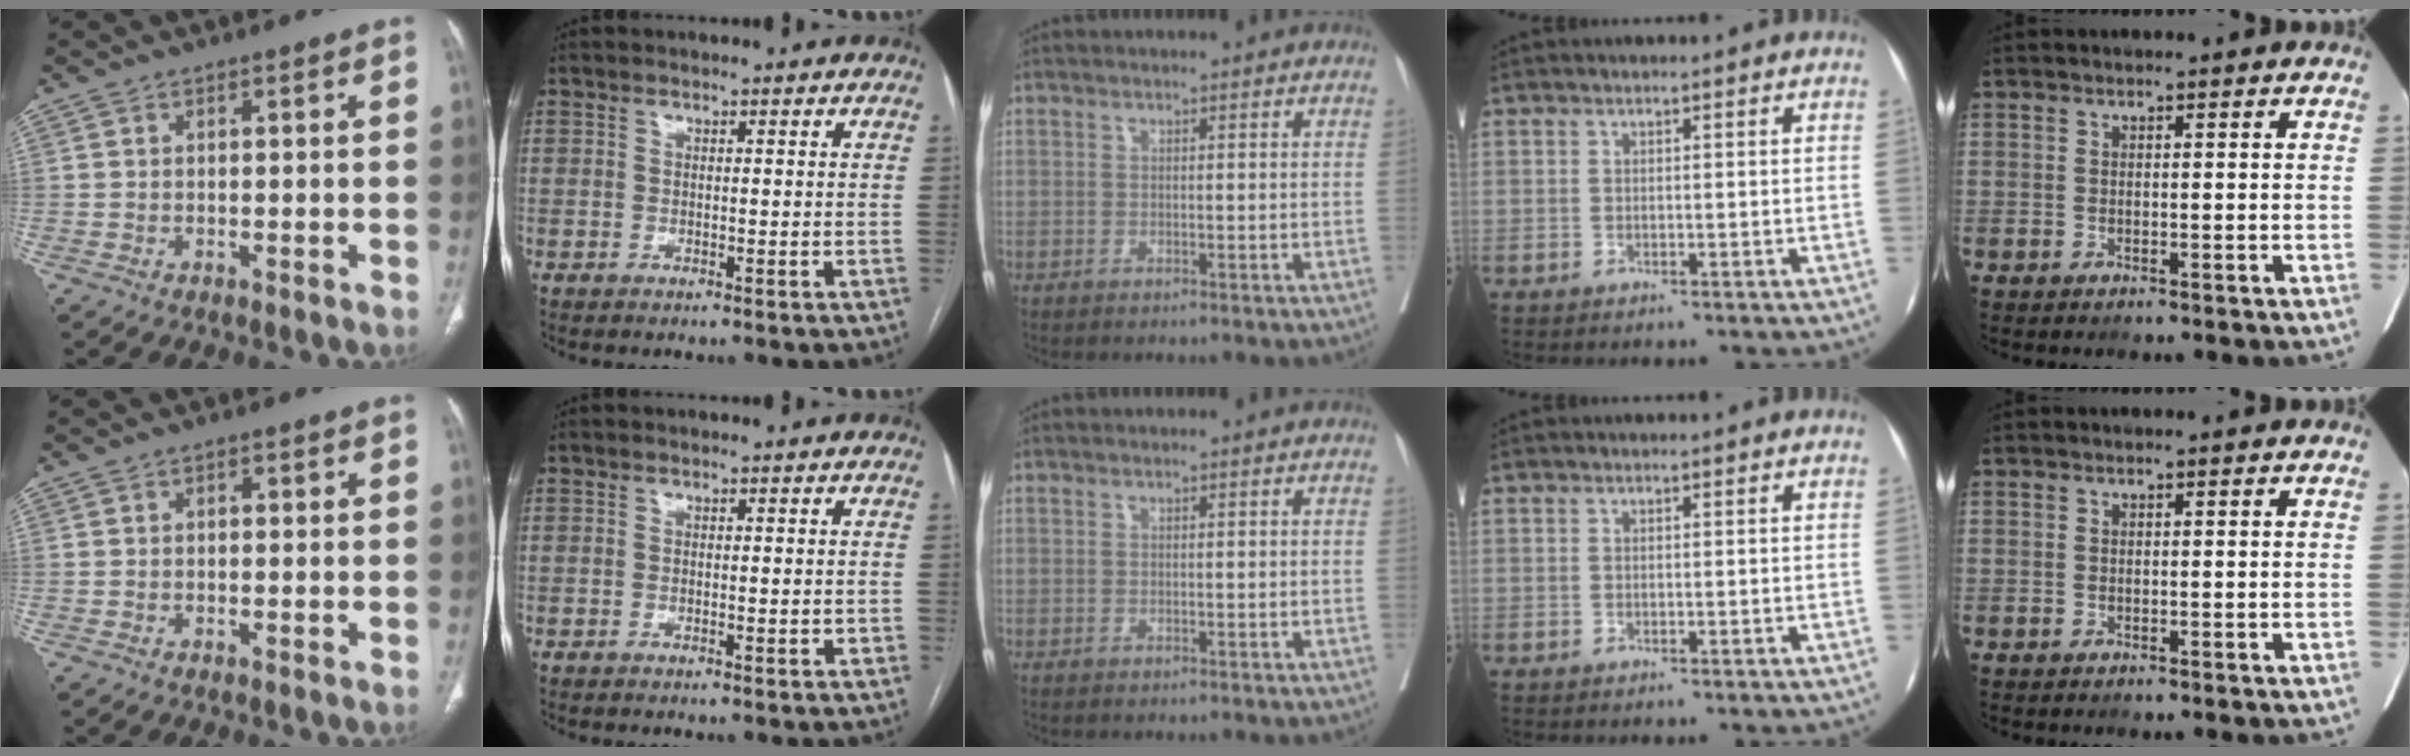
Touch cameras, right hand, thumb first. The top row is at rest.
{"thumb": {"total": 1.0, "force": [0.2, 0.6, 0.8], "torque": [-0.013, 0.004, 0.001]}, "index": {"total": 1.1, "force": [-0.2, 0.4, 1.0], "torque": [-0.015, 0.001, 0.001]}}